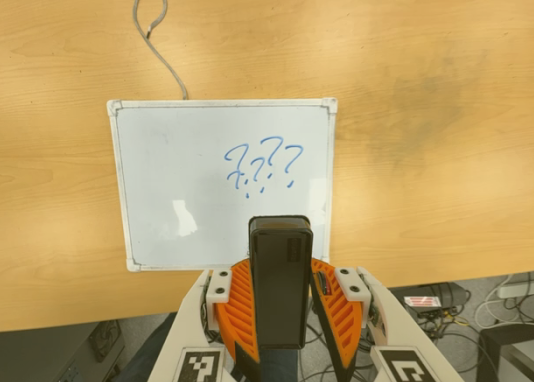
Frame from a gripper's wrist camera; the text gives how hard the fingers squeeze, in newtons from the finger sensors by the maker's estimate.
{"total": 5.5, "left": 4.9, "right": 6.1}